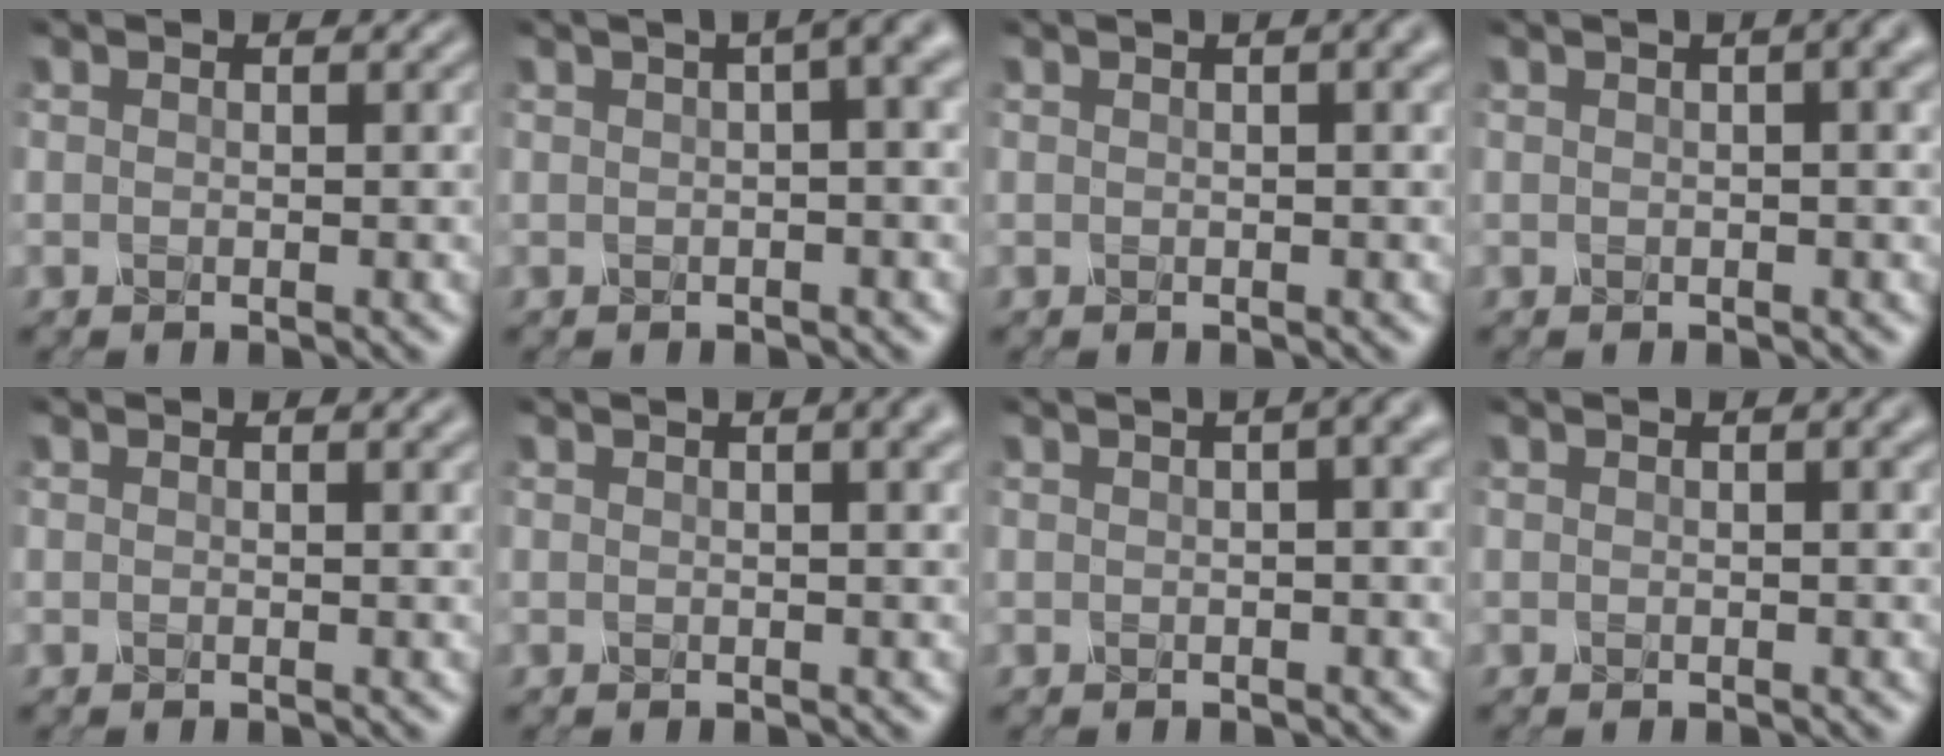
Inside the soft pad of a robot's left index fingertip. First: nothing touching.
{"total": 6.1, "force": [1.8, 2.3, 5.3], "torque": [-0.037, 0.028, 0.008]}
{"total": 3.4, "force": [1.2, 1.3, 2.9], "torque": [-0.024, 0.010, 0.011]}
{"total": 6.5, "force": [2.3, 3.1, 5.2], "torque": [-0.028, 0.039, -0.001]}
{"total": 1.2, "force": [0.7, 0.3, 0.9], "torque": [-0.007, 0.005, 0.010]}
{"total": 4.2, "force": [1.8, 1.7, 3.4], "torque": [-0.023, 0.012, 0.007]}
{"total": 8.1, "force": [2.7, 3.8, 6.6], "torque": [-0.032, 0.047, 0.003]}
{"total": 1.8, "force": [0.7, 0.4, 1.6], "torque": [-0.017, 0.008, 0.009]}